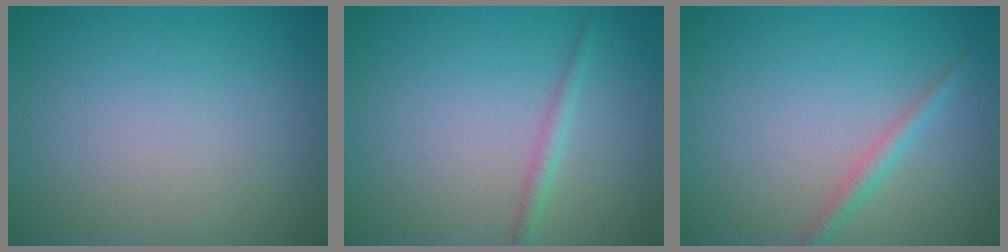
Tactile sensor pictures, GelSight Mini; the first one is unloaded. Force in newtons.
{"total": 1.3, "press": 1.3, "slide": 0.1}
{"total": 1.6, "press": 1.6, "slide": 0.0}